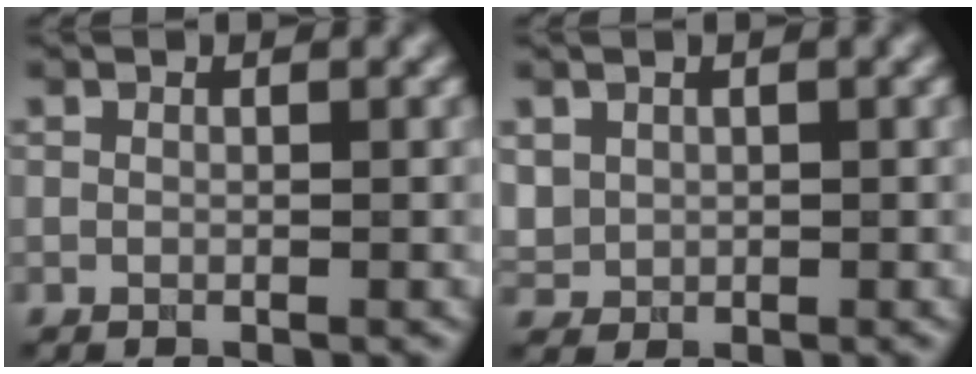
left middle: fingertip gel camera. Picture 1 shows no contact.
{"total": 1.4, "force": [0.5, 1.2, 0.3], "torque": [-0.011, -0.003, 0.015]}